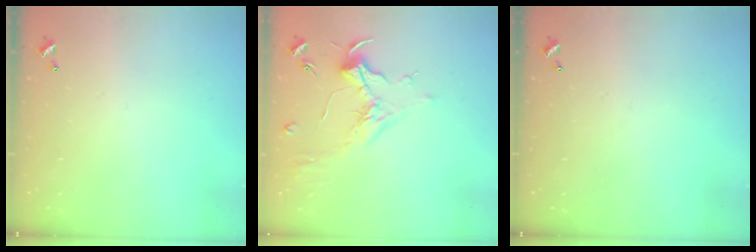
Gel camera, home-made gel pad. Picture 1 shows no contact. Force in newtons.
{"total": 2.0, "press": 1.9, "slide": 0.7}
{"total": 0.0}